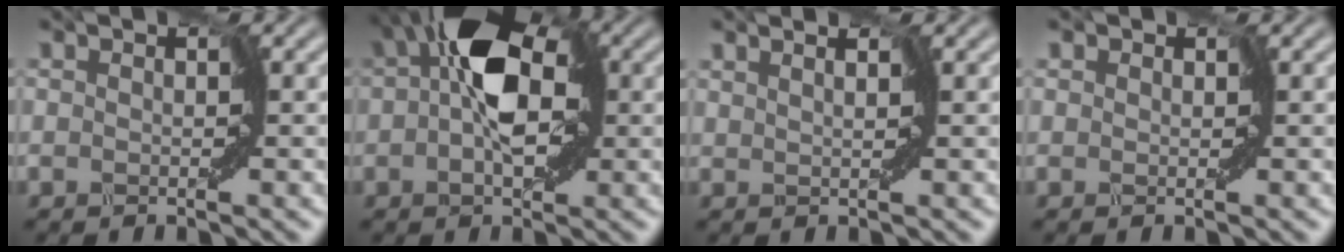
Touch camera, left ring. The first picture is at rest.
{"total": 8.4, "force": [1.8, 4.0, 7.2], "torque": [-0.119, 0.019, 0.024]}
{"total": 0.7, "force": [0.7, -0.2, 0.1], "torque": [-0.002, -0.001, 0.016]}
{"total": 1.0, "force": [0.5, 0.7, 0.3], "torque": [0.004, 0.009, 0.000]}